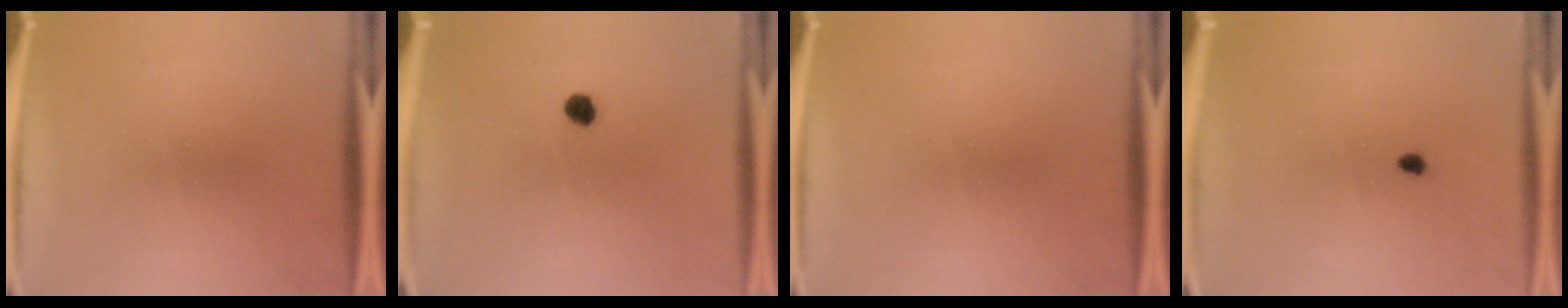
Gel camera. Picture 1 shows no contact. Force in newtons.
{"total": 2.2}
{"total": 0.0}
{"total": 0.7}